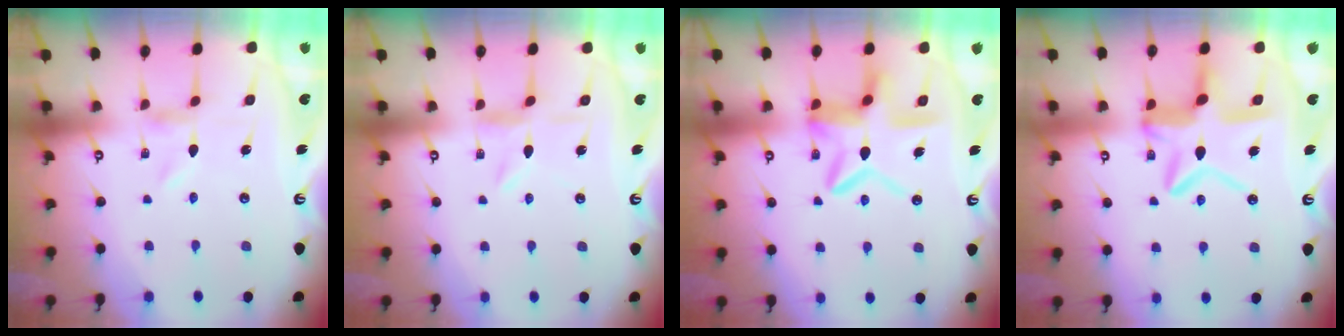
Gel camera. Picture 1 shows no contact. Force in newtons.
{"total": 2.1, "press": 2.1, "slide": 0.3}
{"total": 13.1, "press": 13.1, "slide": 0.9}
{"total": 13.3, "press": 13.2, "slide": 1.3}